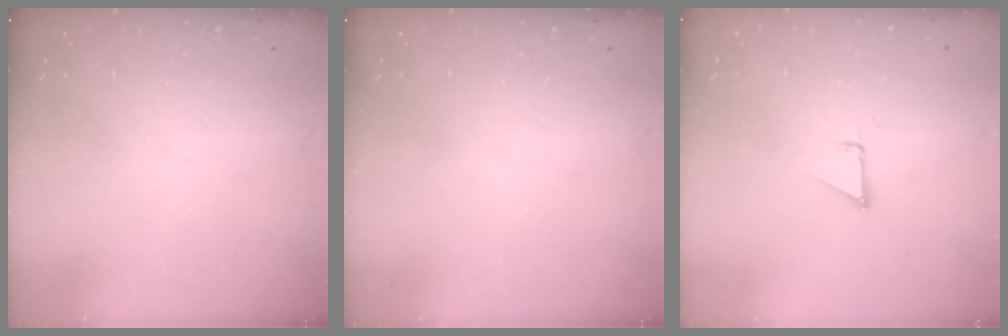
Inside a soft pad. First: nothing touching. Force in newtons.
{"total": 0.0}
{"total": 1.3, "press": 1.3, "slide": 0.1}